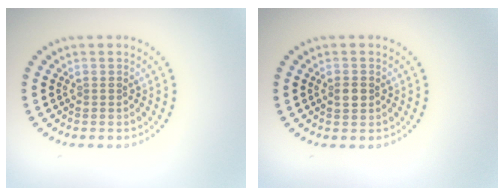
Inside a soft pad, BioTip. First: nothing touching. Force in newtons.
{"total": 1.2, "press": 1.1, "slide": 0.4}